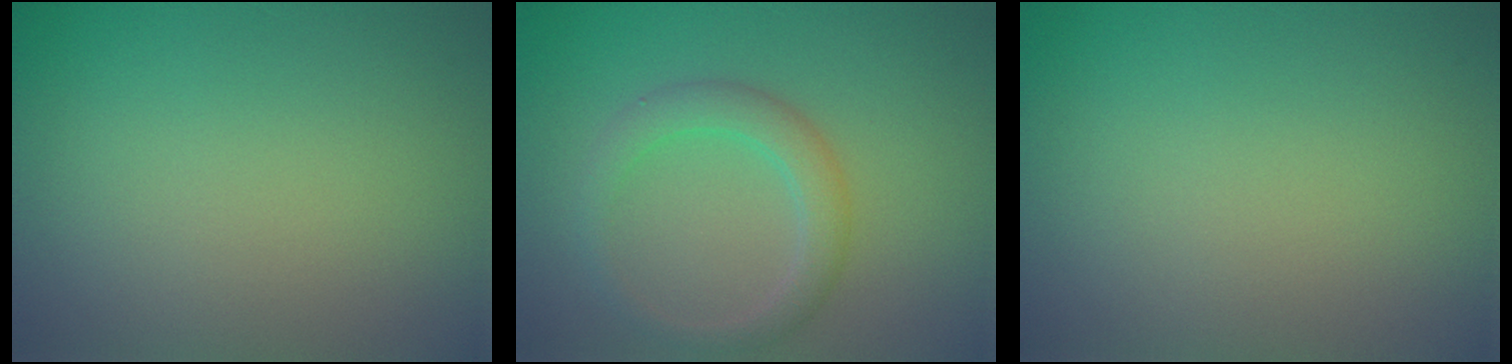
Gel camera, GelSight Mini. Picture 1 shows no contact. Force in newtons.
{"total": 2.8, "press": 2.8, "slide": 0.1}
{"total": 0.0}